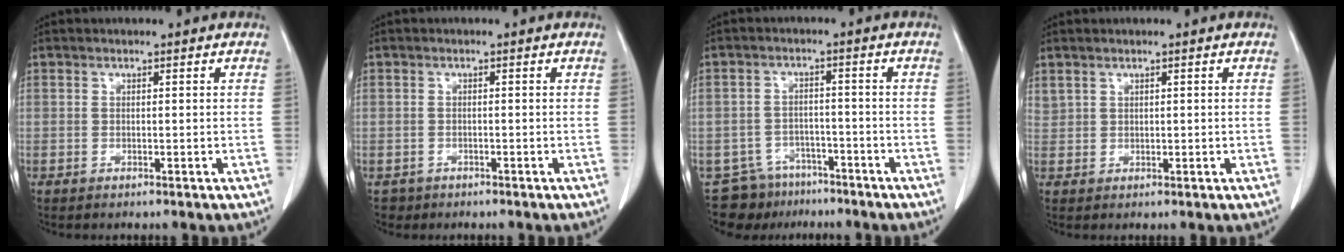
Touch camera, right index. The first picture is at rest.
{"total": 1.8, "force": [-1.1, 1.4, -0.2], "torque": [-0.005, 0.006, -0.020]}
{"total": 7.8, "force": [-6.3, 4.6, 0.1], "torque": [0.002, 0.019, -0.094]}
{"total": 1.4, "force": [1.0, 0.9, 0.3], "torque": [-0.007, 0.012, 0.028]}